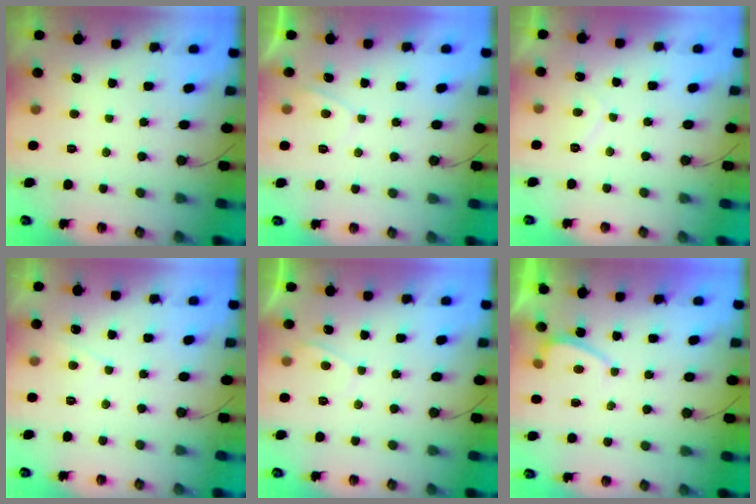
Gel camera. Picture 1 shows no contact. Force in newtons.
{"total": 1.2, "press": 1.1, "slide": 0.5}
{"total": 1.1, "press": 0.9, "slide": 0.6}
{"total": 3.3, "press": 3.3, "slide": 0.4}
{"total": 1.1, "press": 1.0, "slide": 0.5}
{"total": 0.0}